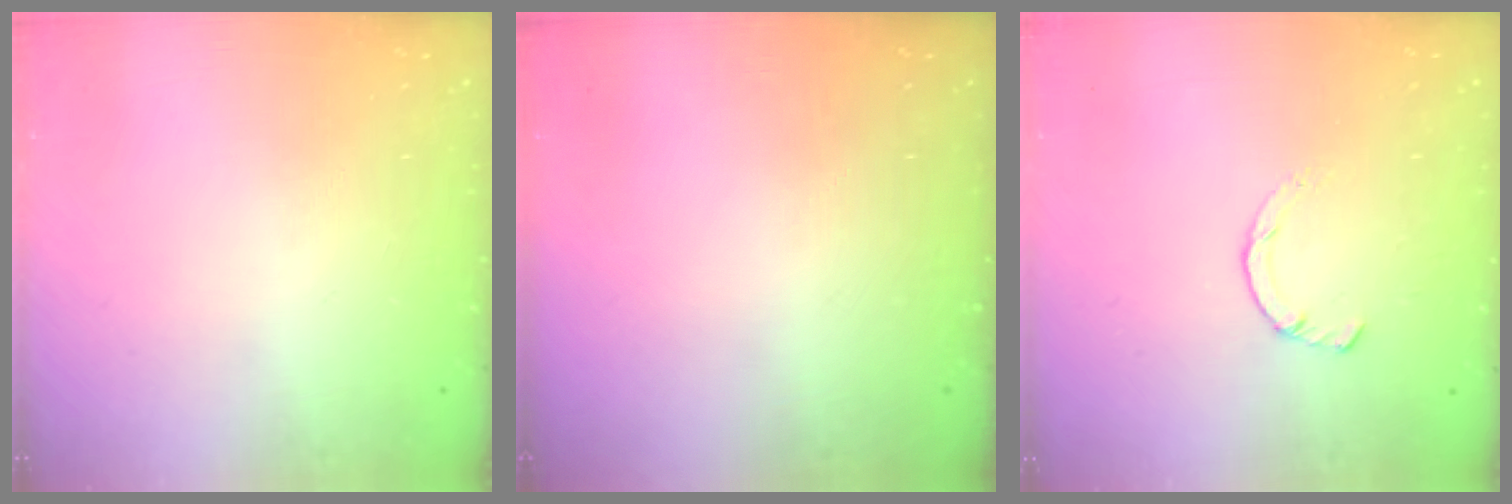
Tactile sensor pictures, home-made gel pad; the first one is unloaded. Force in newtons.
{"total": 0.0}
{"total": 2.3, "press": 2.3, "slide": 0.1}